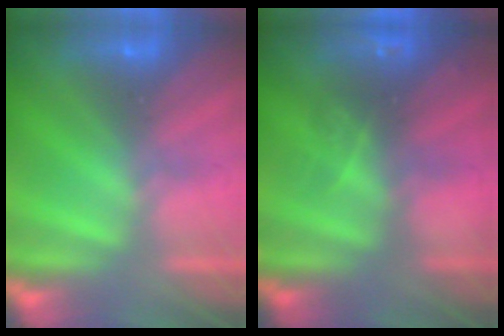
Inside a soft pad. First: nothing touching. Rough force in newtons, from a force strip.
{"total": 2.9}